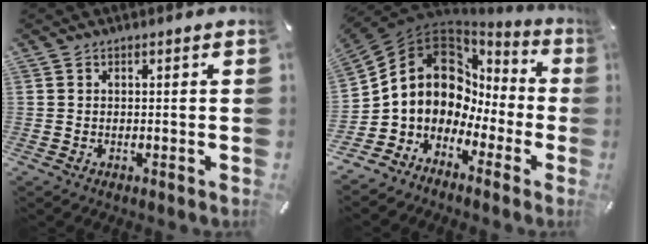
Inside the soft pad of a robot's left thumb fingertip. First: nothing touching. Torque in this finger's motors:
{"motor_torque": [1.01, 3.78, 0.86, -0.09, 0.27]}